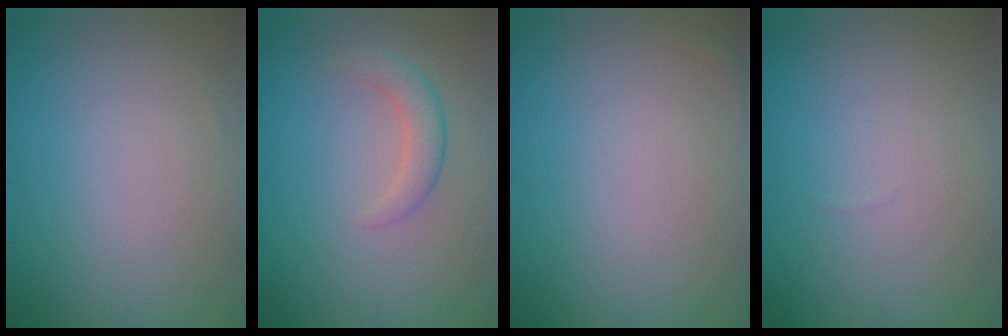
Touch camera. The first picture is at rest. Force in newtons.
{"total": 2.3, "press": 2.2, "slide": 0.2}
{"total": 0.6, "press": 0.6, "slide": 0.1}
{"total": 0.0}